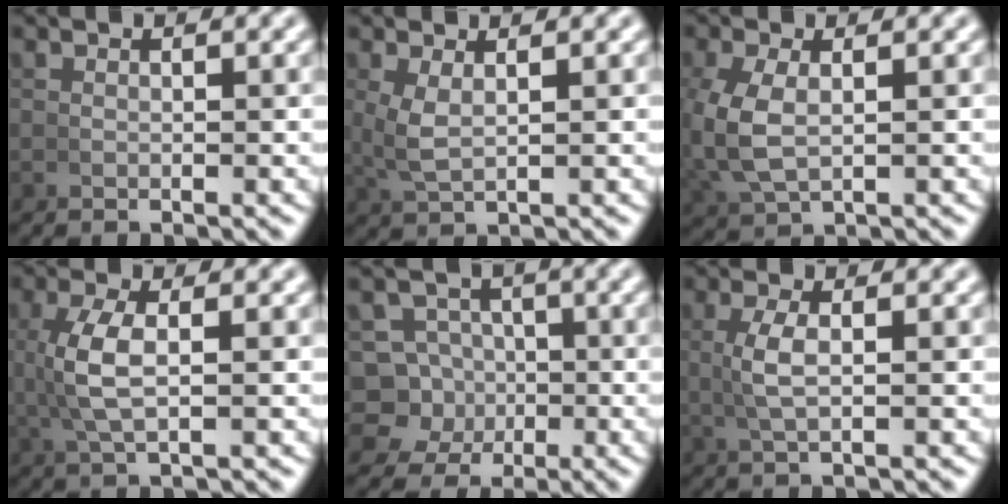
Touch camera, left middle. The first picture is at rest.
{"total": 2.3, "force": [0.8, 0.9, 2.0], "torque": [-0.049, -0.004, 0.025]}
{"total": 4.0, "force": [0.2, 2.5, 3.1], "torque": [-0.096, -0.008, 0.020]}
{"total": 3.6, "force": [0.3, 1.0, 3.5], "torque": [-0.079, 0.005, 0.012]}
{"total": 9.5, "force": [-1.6, 8.9, 2.8], "torque": [-0.074, -0.043, -0.028]}
{"total": 2.1, "force": [0.3, 0.2, 2.1], "torque": [-0.048, 0.003, 0.008]}